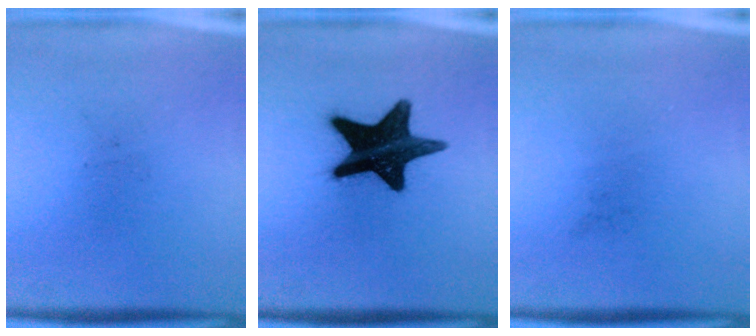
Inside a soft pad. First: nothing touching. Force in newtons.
{"total": 17.5}
{"total": 0.0}